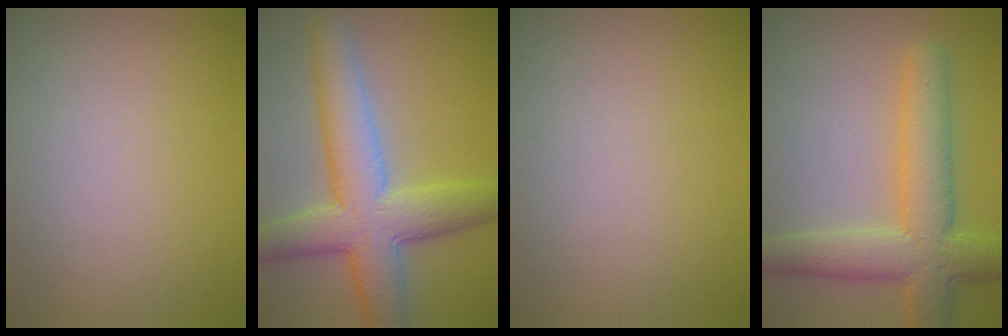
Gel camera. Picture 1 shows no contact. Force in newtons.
{"total": 8.5, "press": 8.5, "slide": 0.4}
{"total": 0.0}
{"total": 7.1, "press": 7.1, "slide": 0.3}